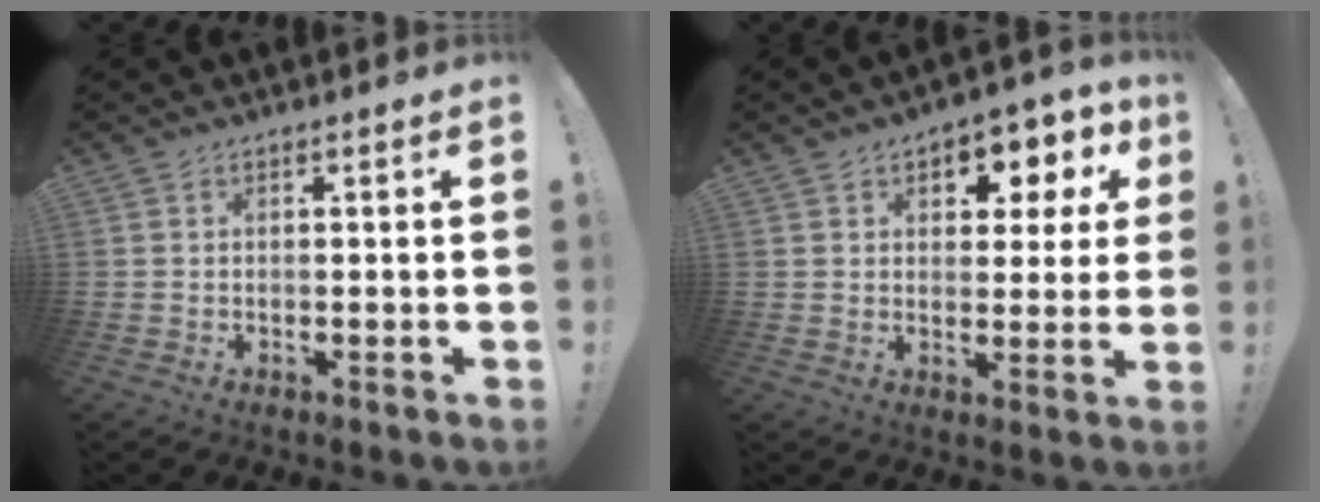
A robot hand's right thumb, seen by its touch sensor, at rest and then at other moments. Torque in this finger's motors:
{"motor_torque": [0.14, 0.23, 0.22, 0.25, 0.08]}